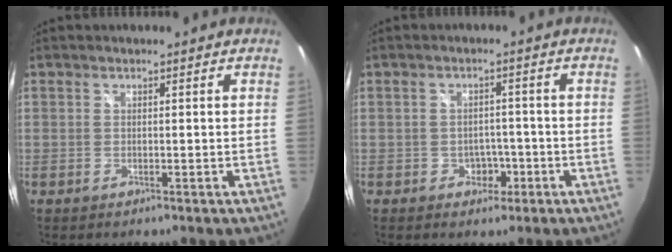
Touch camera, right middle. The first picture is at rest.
{"total": 4.0, "force": [-1.9, 3.1, 1.7], "torque": [-0.034, 0.011, -0.016]}